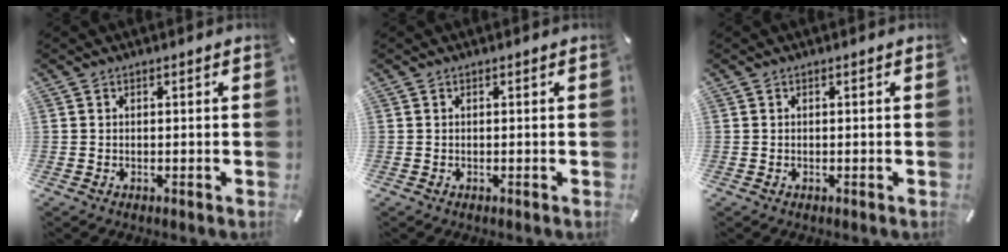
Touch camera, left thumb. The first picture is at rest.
{"total": 0.0}
{"total": 0.0}